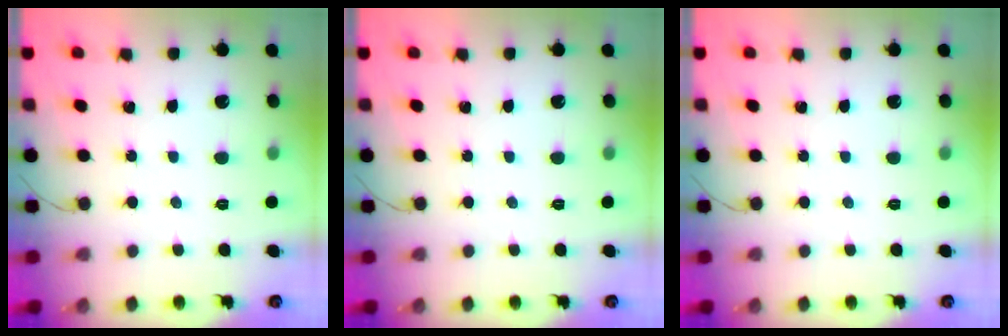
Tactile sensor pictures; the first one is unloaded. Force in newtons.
{"total": 0.0}
{"total": 0.0}